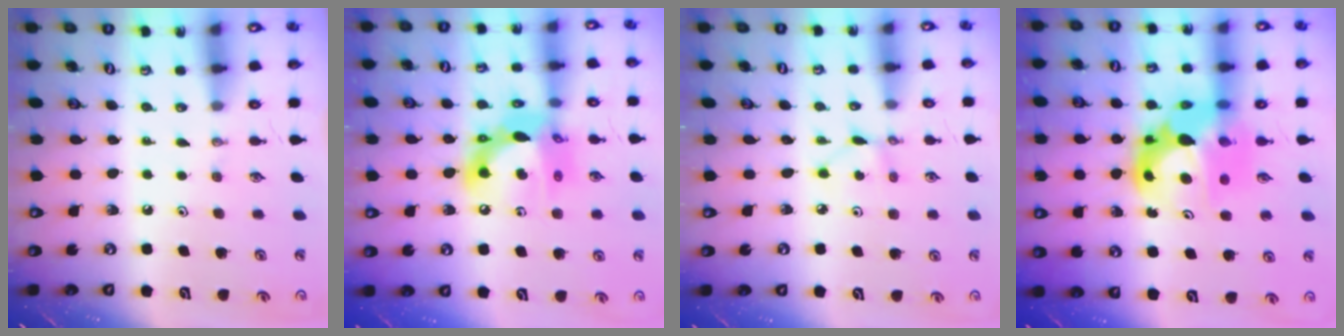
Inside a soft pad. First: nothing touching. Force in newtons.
{"total": 15.3, "press": 15.3, "slide": 1.3}
{"total": 2.2, "press": 2.2, "slide": 0.1}
{"total": 13.9, "press": 13.8, "slide": 1.3}